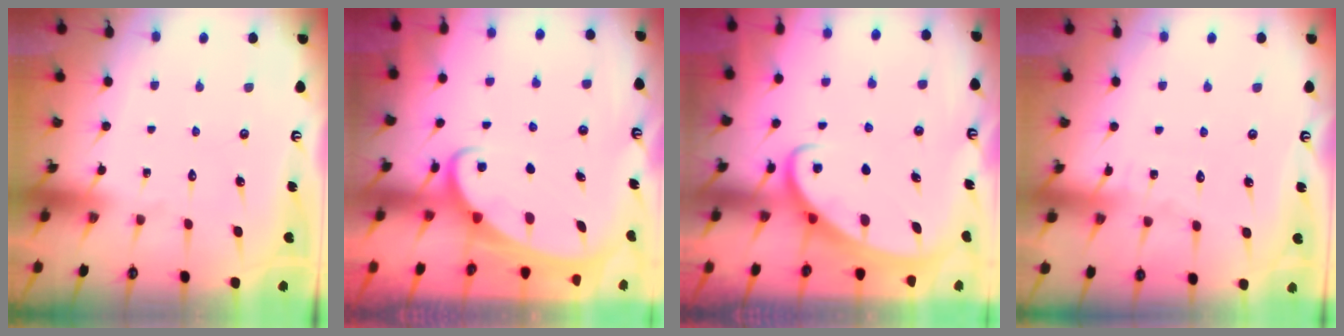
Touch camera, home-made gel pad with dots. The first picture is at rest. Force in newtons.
{"total": 2.5, "press": 2.5, "slide": 0.4}
{"total": 2.5, "press": 2.5, "slide": 0.3}
{"total": 2.6, "press": 2.6, "slide": 0.3}